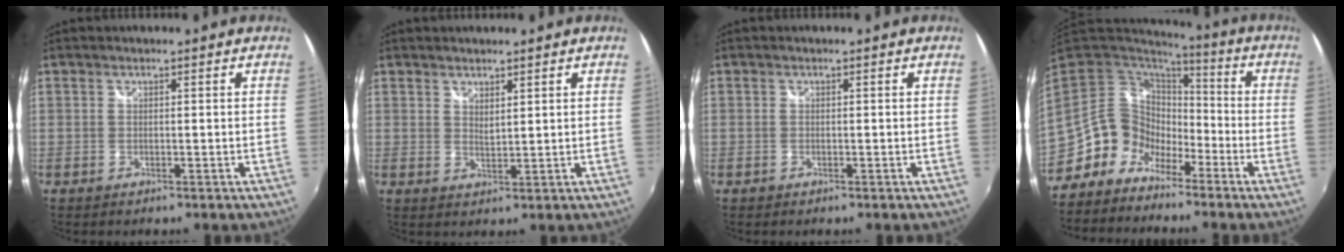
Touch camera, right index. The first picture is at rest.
{"total": 2.3, "force": [1.8, 0.7, 1.2], "torque": [-0.018, -0.002, 0.031]}
{"total": 0.5, "force": [-0.2, 0.5, 0.1], "torque": [0.000, -0.003, -0.006]}
{"total": 11.1, "force": [-6.7, 8.4, 2.7], "torque": [-0.059, 0.031, -0.127]}